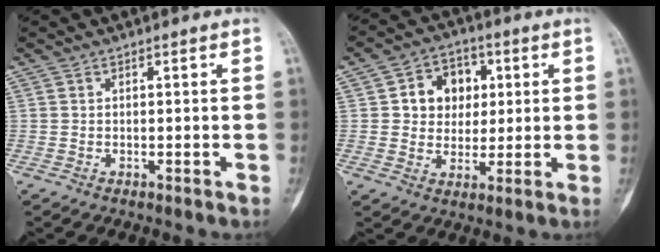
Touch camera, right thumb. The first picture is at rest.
{"total": 9.5, "force": [2.1, 7.8, 5.0], "torque": [-0.027, 0.001, 0.030]}